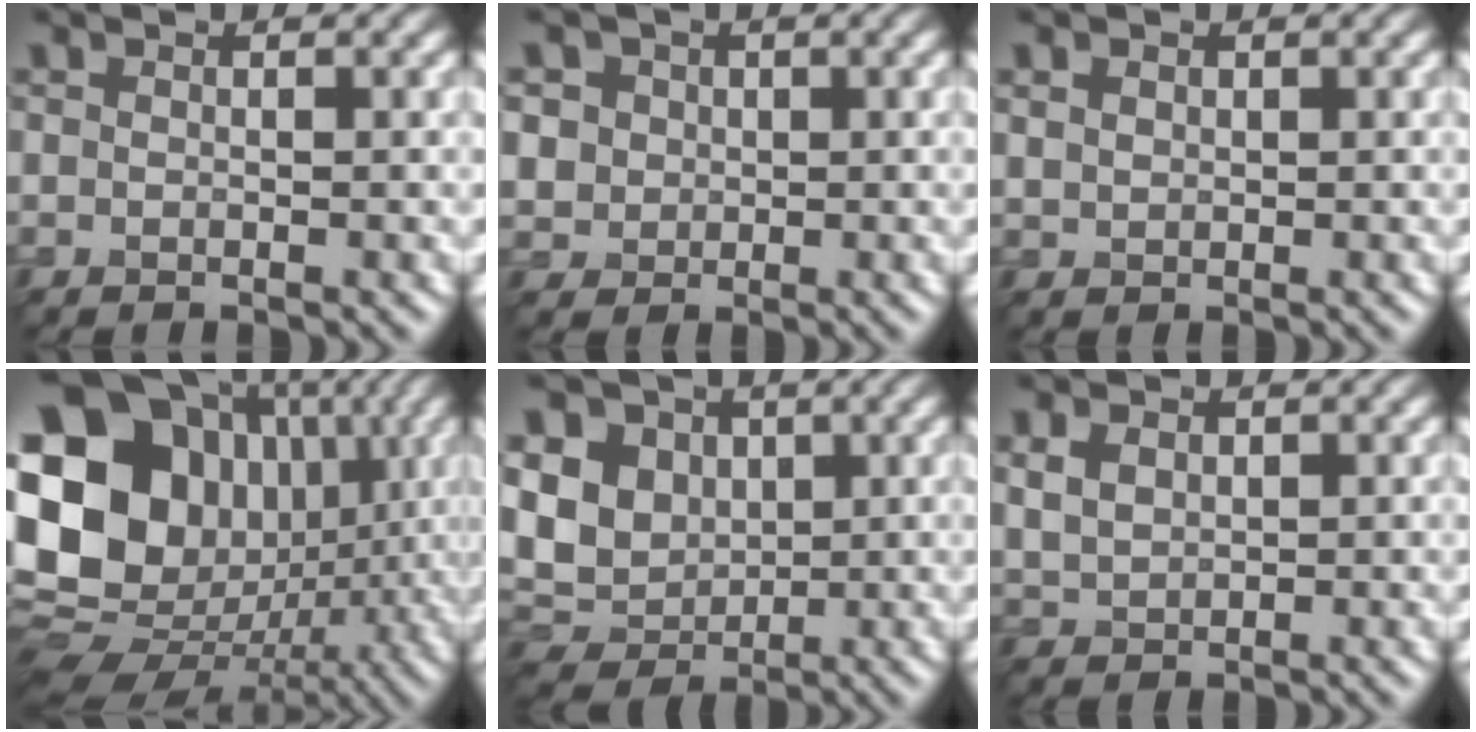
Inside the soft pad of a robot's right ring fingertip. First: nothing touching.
{"total": 3.8, "force": [1.1, 3.4, 1.3], "torque": [-0.040, 0.010, 0.018]}
{"total": 1.2, "force": [0.5, 1.0, 0.5], "torque": [-0.014, -0.002, 0.010]}
{"total": 23.1, "force": [2.4, 20.1, 11.1], "torque": [-0.229, 0.028, -0.004]}
{"total": 9.8, "force": [1.9, 7.9, 5.6], "torque": [-0.116, 0.025, 0.012]}
{"total": 2.5, "force": [0.8, 1.9, 1.5], "torque": [-0.037, -0.001, 0.013]}